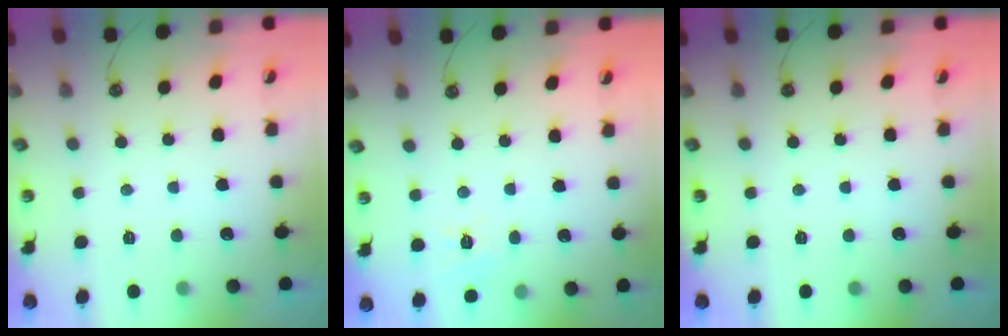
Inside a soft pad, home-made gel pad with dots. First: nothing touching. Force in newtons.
{"total": 5.7, "press": 5.6, "slide": 0.7}
{"total": 0.0}